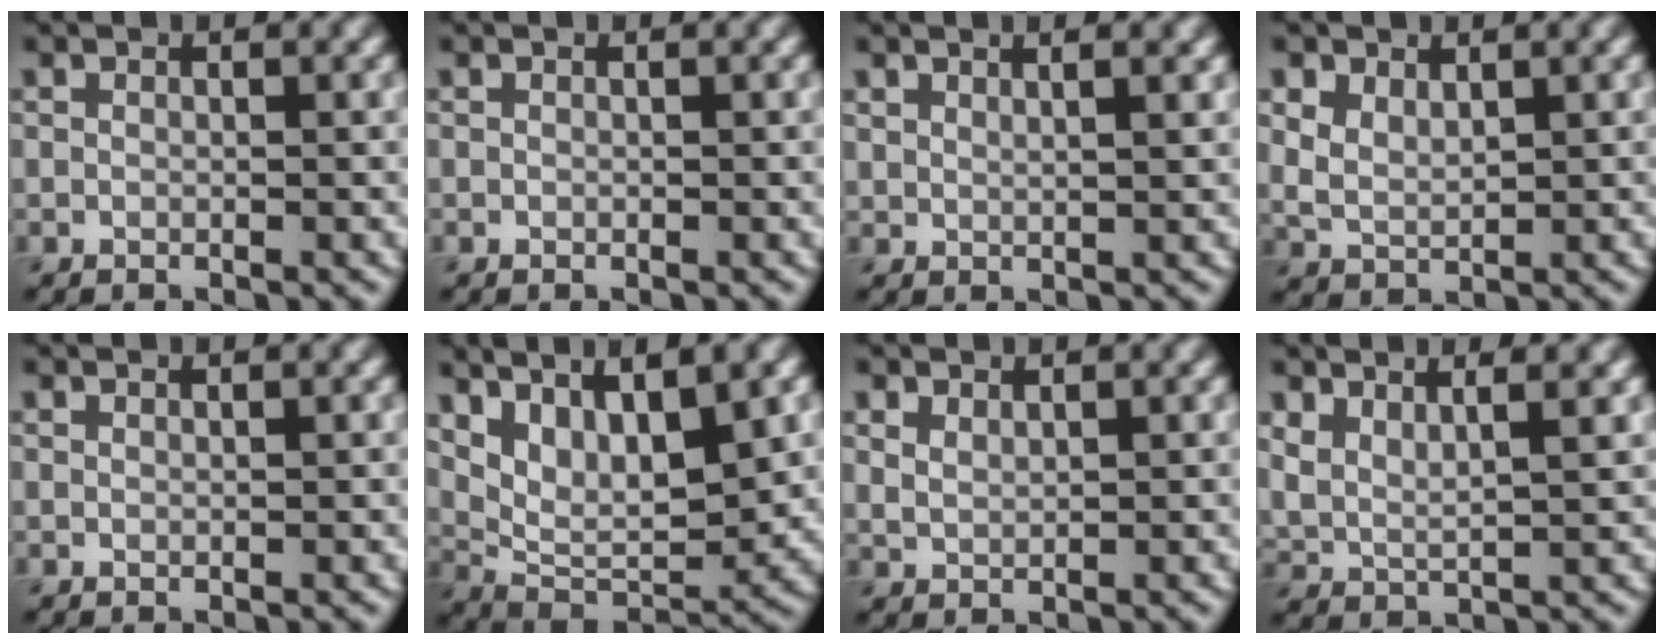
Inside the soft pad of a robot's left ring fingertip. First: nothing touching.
{"total": 0.0}
{"total": 1.6, "force": [1.3, 0.6, 0.8], "torque": [-0.007, 0.002, 0.018]}
{"total": 2.8, "force": [1.5, 1.8, 1.6], "torque": [-0.042, -0.004, 0.032]}
{"total": 0.0}
{"total": 7.9, "force": [3.4, 3.5, 6.2], "torque": [-0.113, -0.012, 0.068]}
{"total": 1.3, "force": [1.0, 0.7, 0.6], "torque": [-0.017, -0.002, 0.024]}
{"total": 3.3, "force": [2.3, 1.1, 2.1], "torque": [-0.036, 0.001, 0.046]}